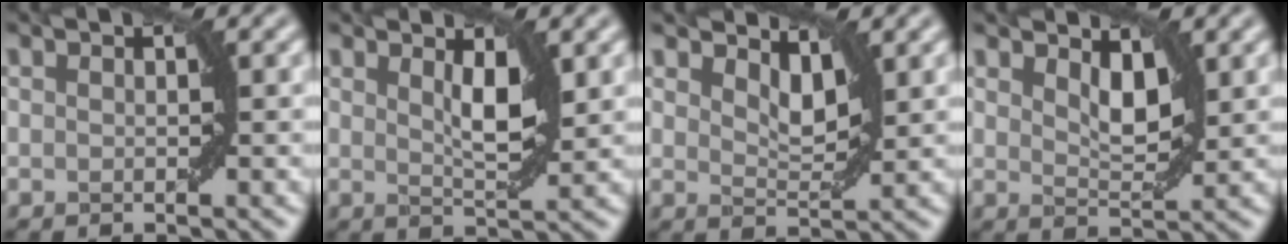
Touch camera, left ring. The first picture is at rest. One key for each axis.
{"total": 2.9, "fx": 1.2, "fy": 0.7, "fz": 2.5, "tx": -0.040, "ty": -0.006, "tz": 0.023}
{"total": 2.6, "fx": 1.7, "fy": 1.1, "fz": 1.6, "tx": -0.033, "ty": -0.007, "tz": 0.028}
{"total": 2.6, "fx": 1.3, "fy": 1.2, "fz": 2.0, "tx": -0.036, "ty": -0.007, "tz": 0.024}